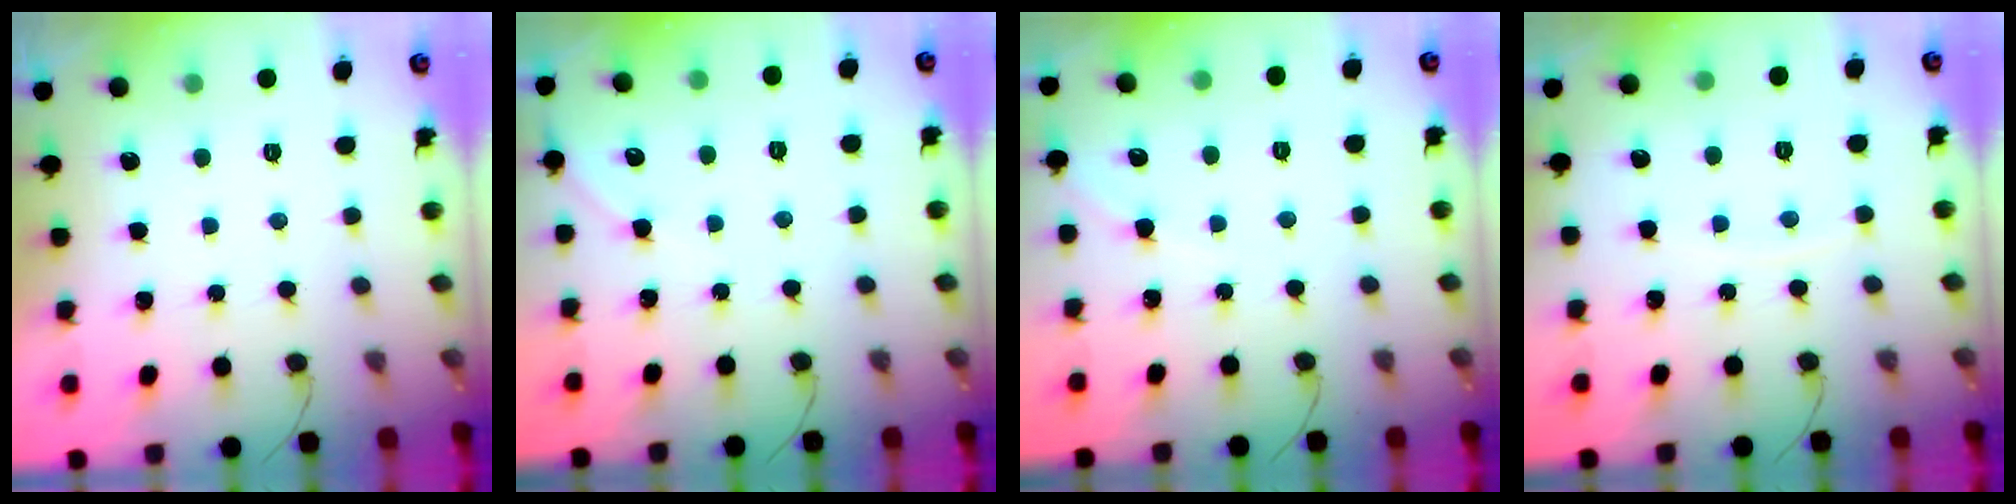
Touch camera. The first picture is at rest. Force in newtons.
{"total": 2.9, "press": 2.9, "slide": 0.4}
{"total": 4.4, "press": 4.3, "slide": 0.7}
{"total": 4.4, "press": 4.3, "slide": 0.7}